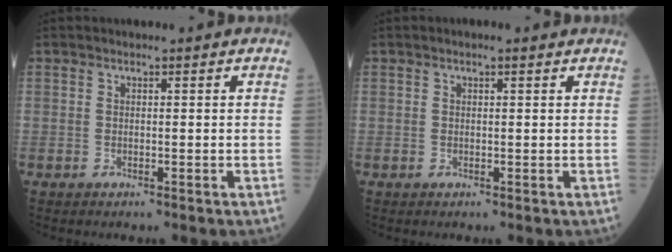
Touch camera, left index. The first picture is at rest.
{"total": 1.0, "force": [0.6, 0.2, 0.7], "torque": [-0.014, 0.006, 0.008]}